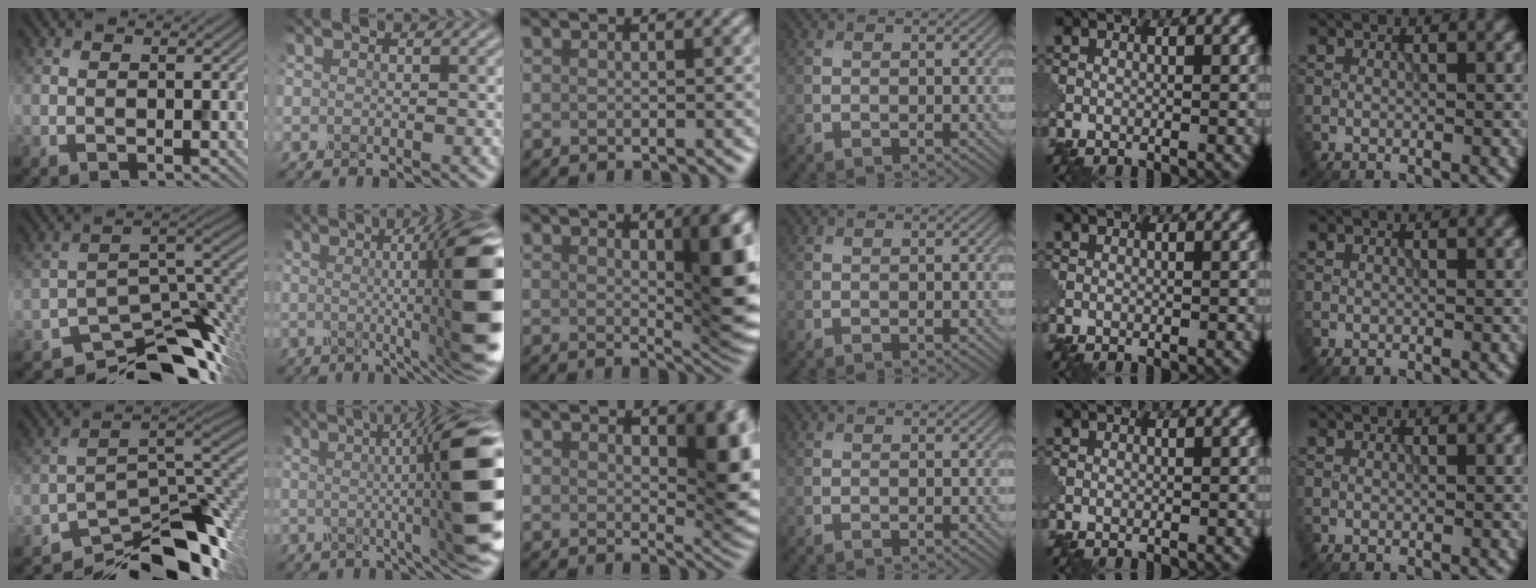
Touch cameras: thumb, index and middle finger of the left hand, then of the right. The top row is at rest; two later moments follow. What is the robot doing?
{"motion": "shake", "object": "sieve"}